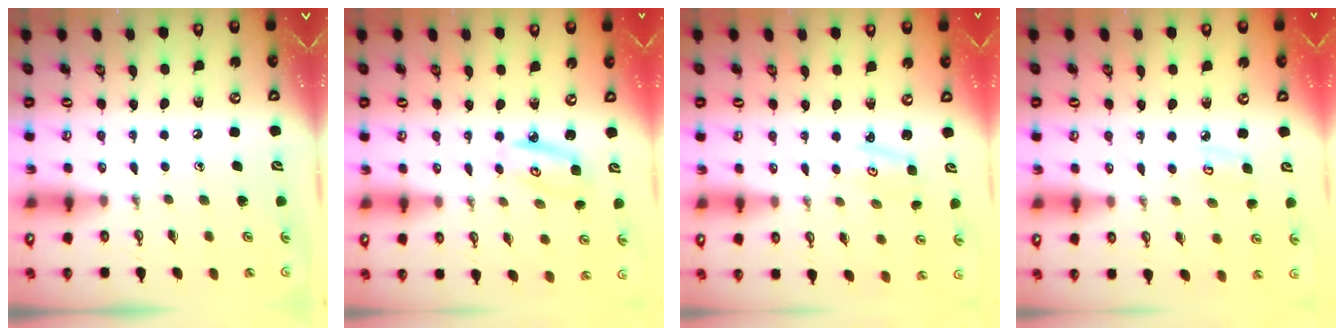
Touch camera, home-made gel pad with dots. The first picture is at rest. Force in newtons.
{"total": 4.3, "press": 4.3, "slide": 0.3}
{"total": 2.7, "press": 2.7, "slide": 0.4}
{"total": 5.1, "press": 5.1, "slide": 0.3}